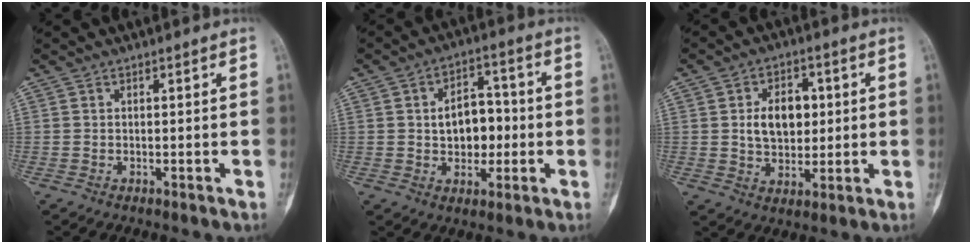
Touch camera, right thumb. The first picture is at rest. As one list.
[{"total": 9.2, "force": [-0.3, 6.3, 6.7], "torque": [-0.060, 0.017, -0.007]}, {"total": 9.1, "force": [1.4, 6.2, 6.5], "torque": [-0.075, -0.002, 0.026]}]